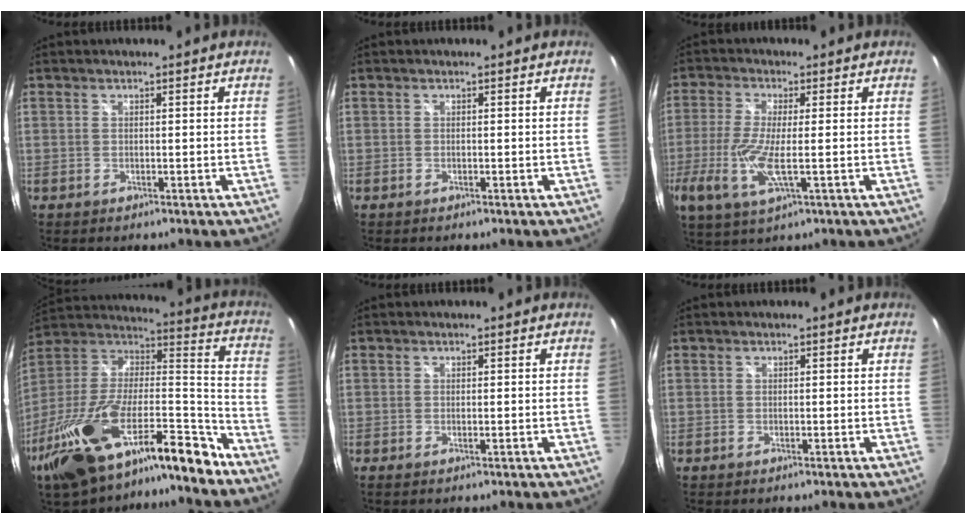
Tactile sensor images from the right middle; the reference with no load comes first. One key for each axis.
{"total": 0.0}
{"total": 9.9, "fx": -2.2, "fy": 2.5, "fz": 9.3, "tx": -0.204, "ty": -0.015, "tz": -0.044}
{"total": 29.3, "fx": -19.9, "fy": 9.1, "fz": 19.4, "tx": -0.340, "ty": -0.025, "tz": -0.331}
{"total": 0.0}
{"total": 0.0}